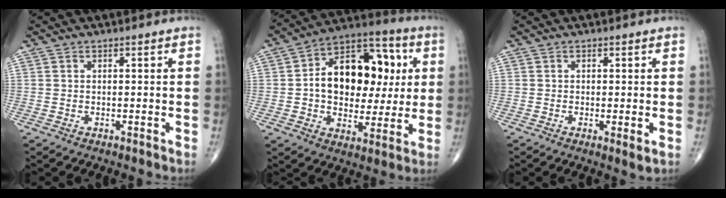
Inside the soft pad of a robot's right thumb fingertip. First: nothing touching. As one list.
[{"total": 20.3, "force": [2.4, 13.3, 15.1], "torque": [-0.184, 0.022, 0.037]}, {"total": 2.0, "force": [-0.2, 0.3, 2.0], "torque": [-0.038, -0.010, -0.007]}]